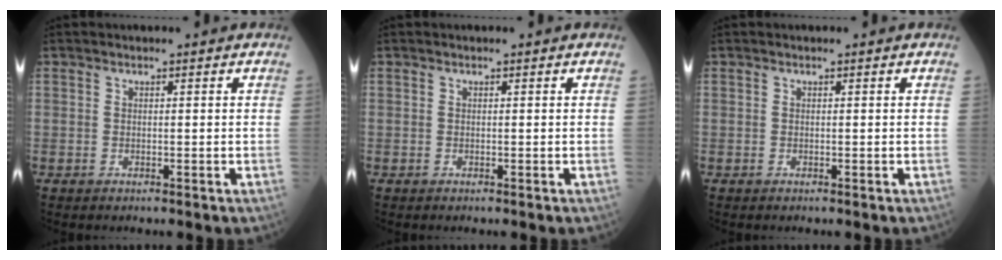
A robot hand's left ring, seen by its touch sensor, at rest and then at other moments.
{"total": 0.0}
{"total": 0.0}